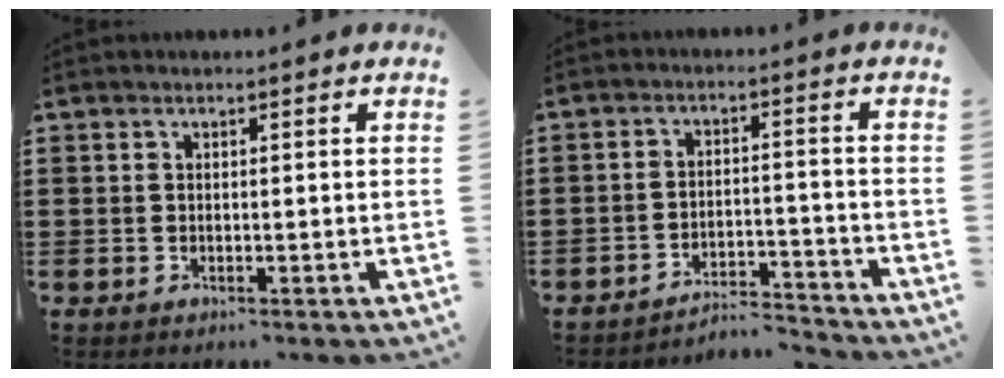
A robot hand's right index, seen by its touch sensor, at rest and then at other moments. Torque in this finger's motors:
{"motor_torque": [-0.09, -0.50, -0.23, -0.21]}